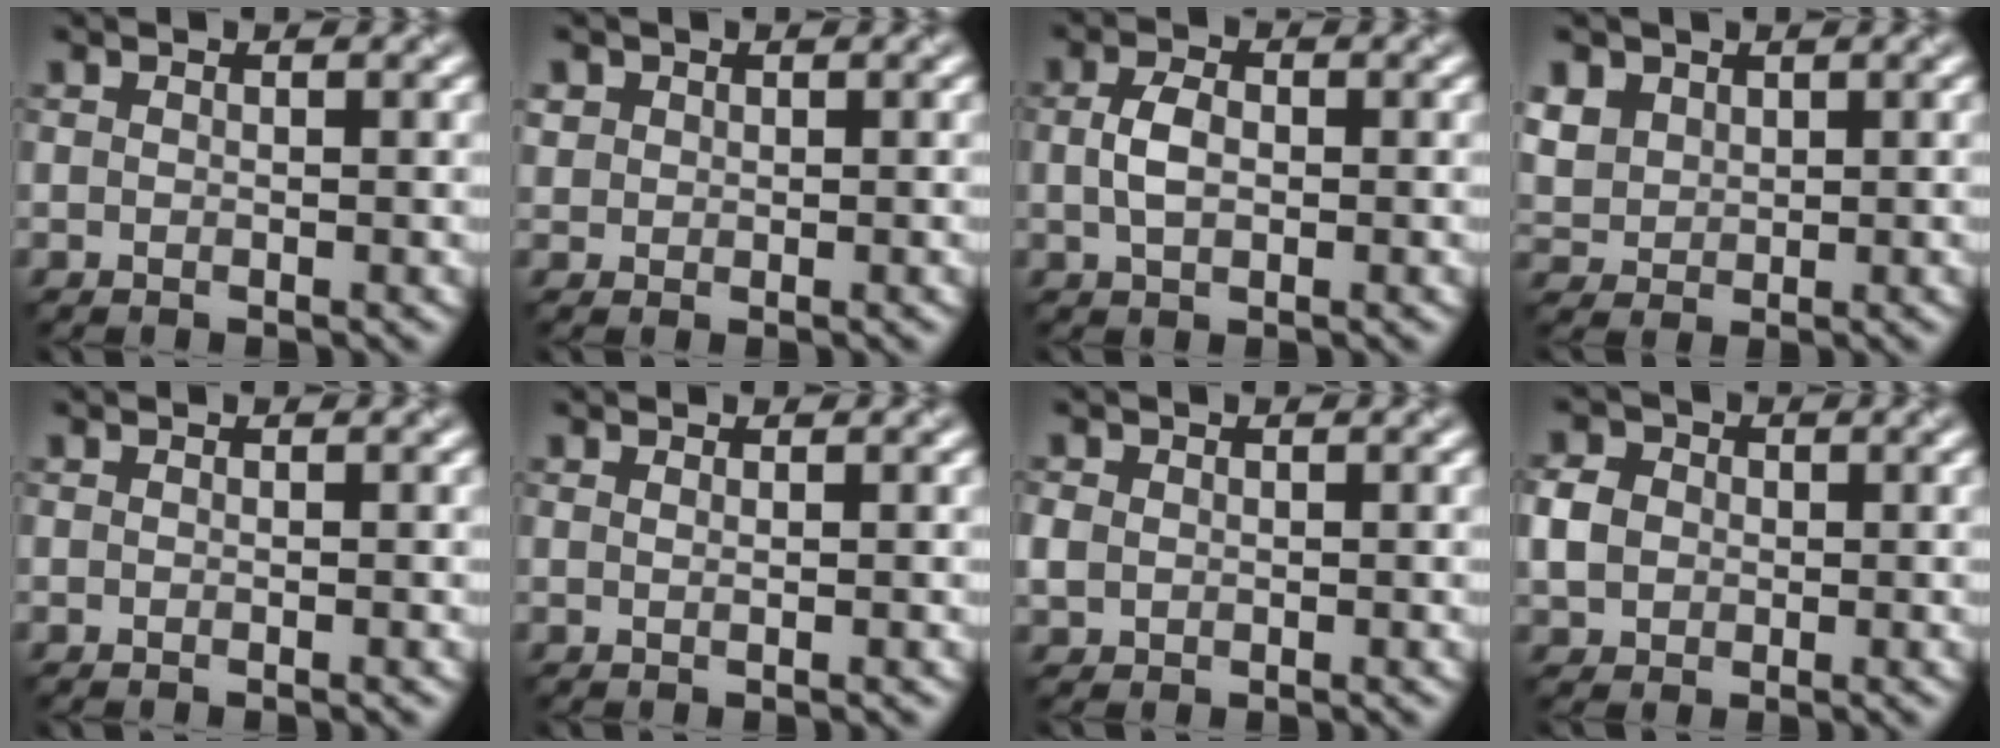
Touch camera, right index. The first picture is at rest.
{"total": 0.7, "force": [0.1, 0.7, -0.2], "torque": [0.005, 0.007, 0.012]}
{"total": 2.2, "force": [-0.5, 1.3, 1.7], "torque": [-0.035, 0.011, -0.002]}
{"total": 3.5, "force": [1.6, 2.7, 1.4], "torque": [-0.048, 0.013, 0.049]}
{"total": 0.8, "force": [-0.2, 0.3, 0.7], "torque": [0.002, 0.000, -0.007]}
{"total": 0.8, "force": [0.2, 0.4, 0.7], "torque": [0.001, -0.001, -0.004]}
{"total": 0.9, "force": [-0.2, 0.9, 0.2], "torque": [-0.003, 0.008, 0.007]}
{"total": 2.6, "force": [-0.5, 2.4, 1.1], "torque": [-0.024, 0.012, -0.002]}